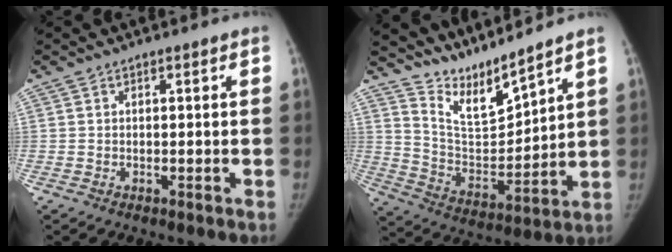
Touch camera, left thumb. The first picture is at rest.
{"total": 11.0, "force": [10.3, 0.8, 3.8], "torque": [-0.055, -0.081, 0.211]}